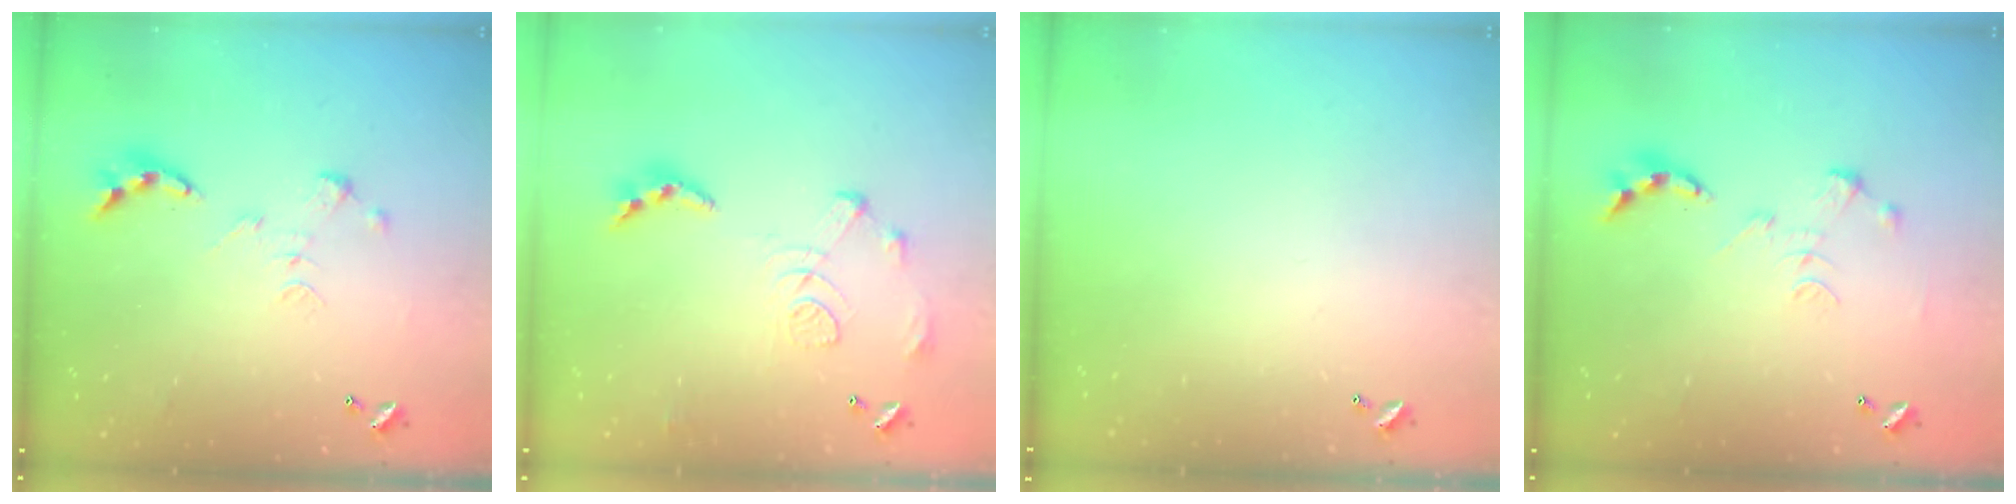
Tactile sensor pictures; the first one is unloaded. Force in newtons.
{"total": 11.4, "press": 11.3, "slide": 1.0}
{"total": 0.0}
{"total": 0.0}